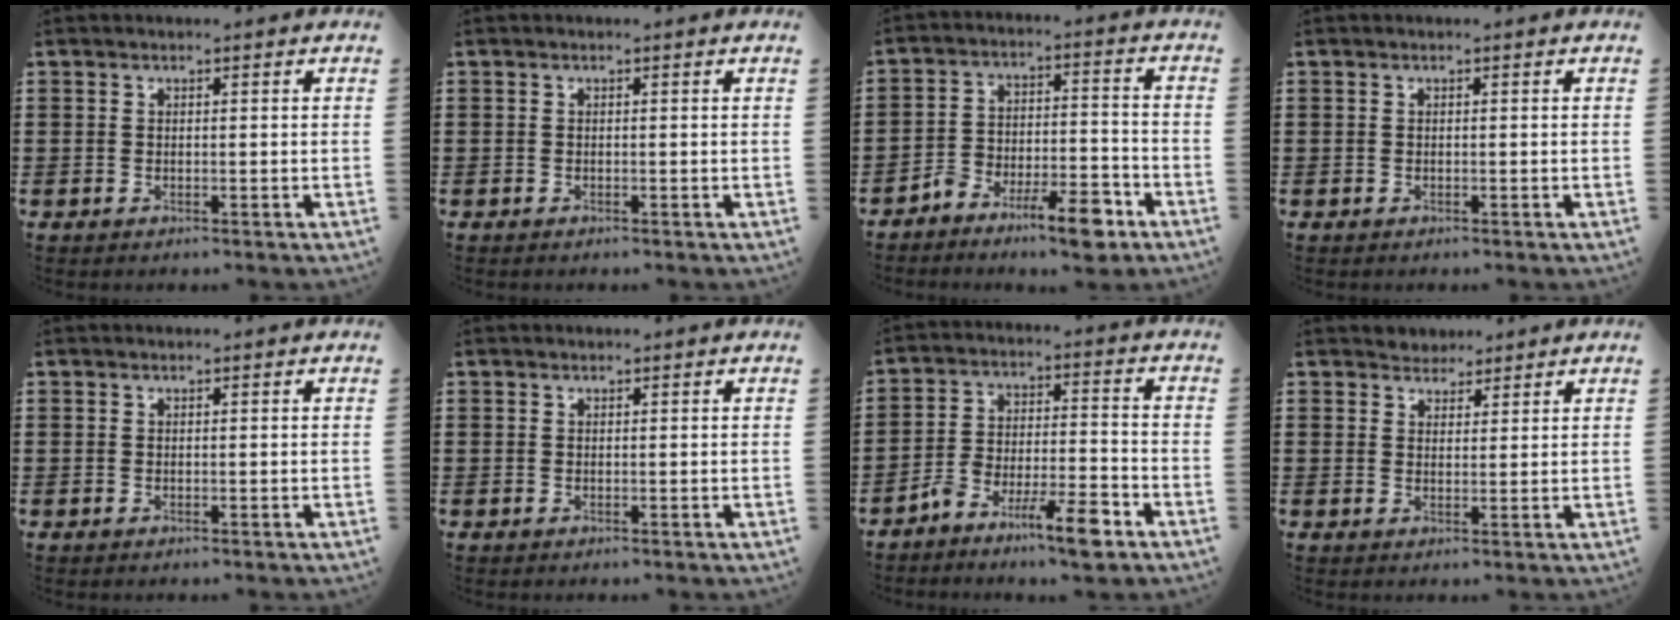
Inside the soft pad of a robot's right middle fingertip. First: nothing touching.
{"total": 0.0}
{"total": 8.4, "force": [-7.0, 2.1, 4.3], "torque": [-0.072, 0.019, -0.130]}
{"total": 0.0}
{"total": 0.0}
{"total": 0.0}
{"total": 8.2, "force": [-6.6, 1.4, 4.7], "torque": [-0.089, 0.007, -0.123]}
{"total": 2.5, "force": [2.3, 1.0, -0.6], "torque": [0.002, 0.004, 0.046]}